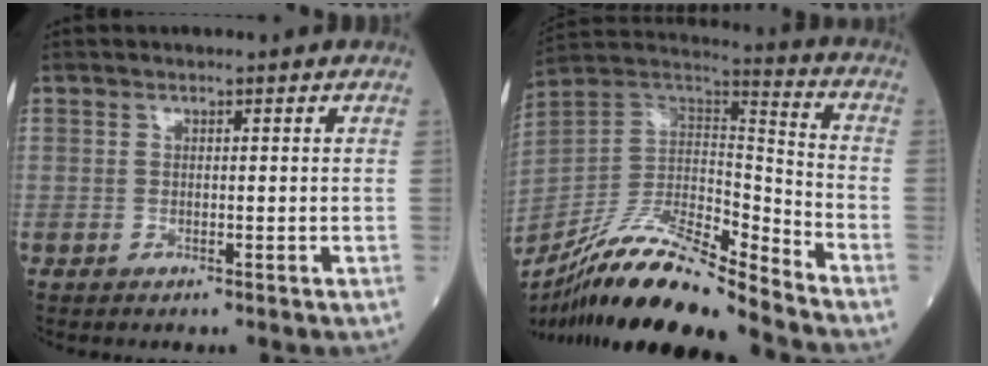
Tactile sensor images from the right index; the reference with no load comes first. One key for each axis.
{"total": 19.4, "fx": -15.7, "fy": 1.7, "fz": 11.2, "tx": -0.228, "ty": 0.001, "tz": -0.294}